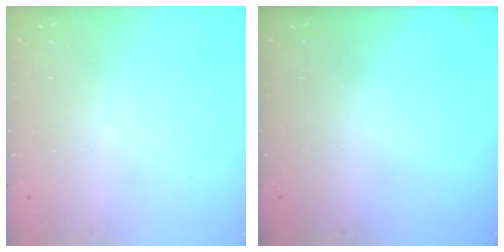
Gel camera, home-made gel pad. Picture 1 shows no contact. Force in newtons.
{"total": 0.0}